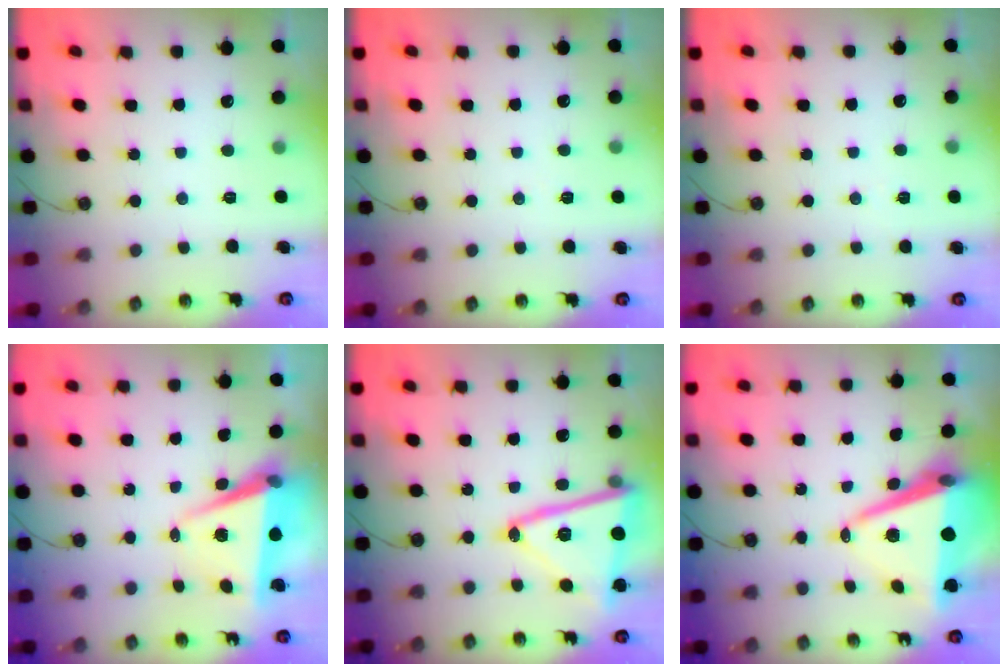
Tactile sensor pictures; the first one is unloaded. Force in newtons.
{"total": 4.1, "press": 2.2, "slide": 3.4}
{"total": 3.8, "press": 3.2, "slide": 2.1}
{"total": 7.5, "press": 6.1, "slide": 4.4}
{"total": 19.4, "press": 19.1, "slide": 3.2}
{"total": 12.7, "press": 12.0, "slide": 4.2}